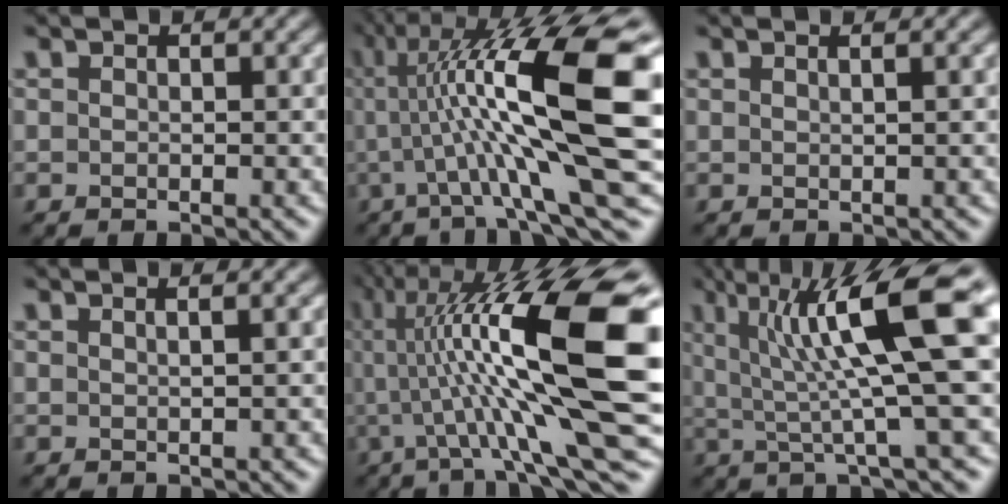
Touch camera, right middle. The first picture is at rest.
{"total": 15.5, "force": [2.3, 3.3, 14.9], "torque": [-0.230, 0.018, 0.040]}
{"total": 1.2, "force": [0.6, 0.5, 0.8], "torque": [-0.010, 0.006, -0.004]}
{"total": 1.5, "force": [0.8, 0.7, 1.1], "torque": [-0.011, 0.006, -0.007]}
{"total": 16.9, "force": [2.6, 4.2, 16.2], "torque": [-0.246, 0.020, 0.047]}
{"total": 12.1, "force": [3.4, 2.4, 11.3], "torque": [-0.164, 0.009, 0.058]}